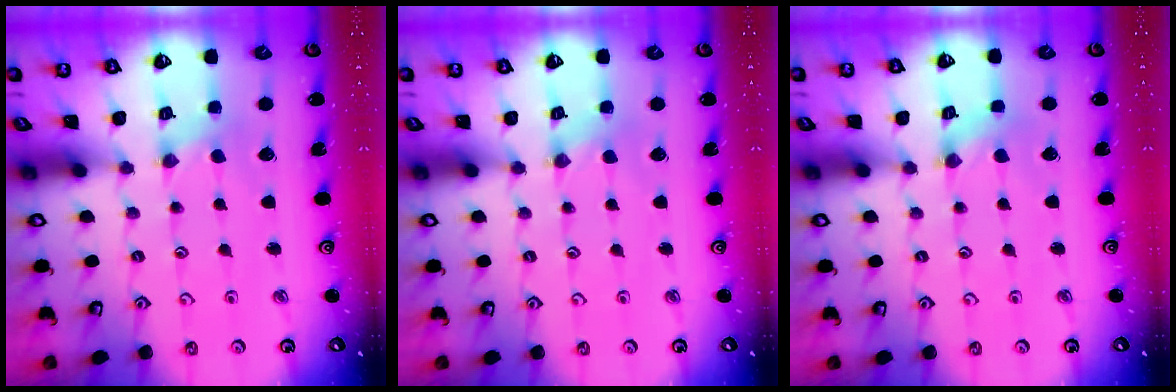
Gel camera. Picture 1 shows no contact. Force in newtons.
{"total": 1.2, "press": 1.2, "slide": 0.1}
{"total": 1.4, "press": 1.3, "slide": 0.3}